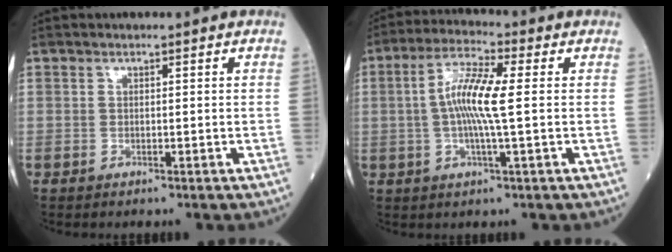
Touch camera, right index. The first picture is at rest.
{"total": 8.6, "force": [0.3, 0.6, 8.6], "torque": [-0.171, 0.006, -0.002]}